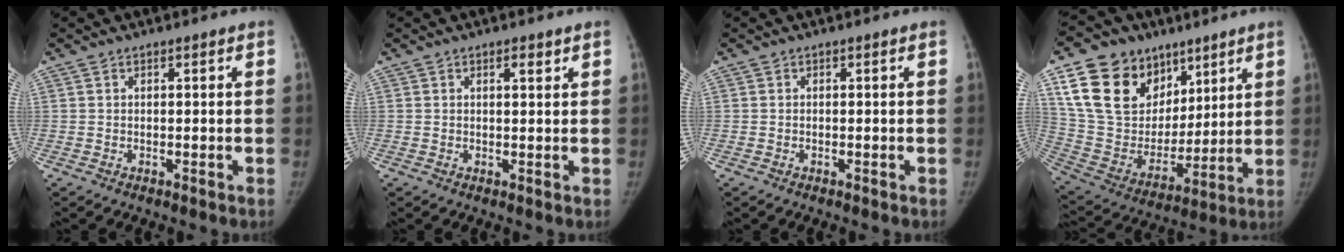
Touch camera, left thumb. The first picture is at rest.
{"total": 1.5, "force": [0.9, 0.6, 1.0], "torque": [-0.005, -0.002, 0.012]}
{"total": 0.0}
{"total": 22.9, "force": [11.8, 16.5, 10.8], "torque": [-0.166, -0.024, 0.227]}